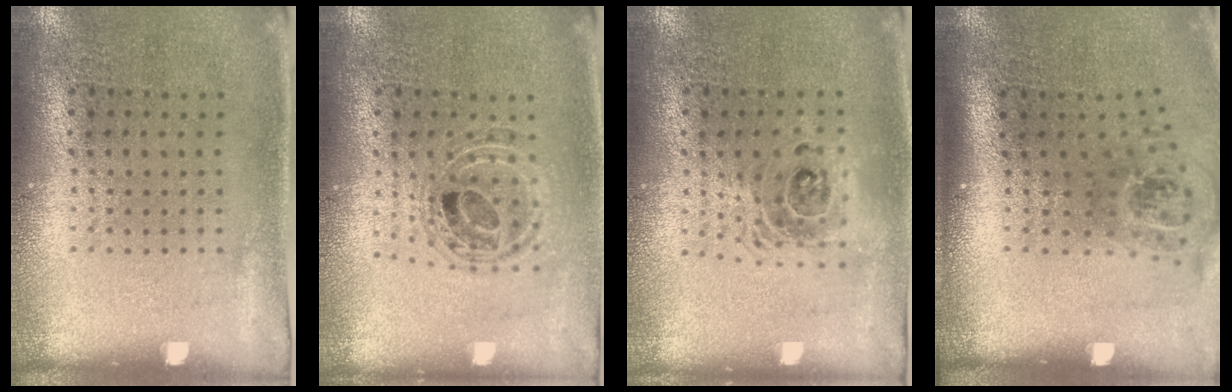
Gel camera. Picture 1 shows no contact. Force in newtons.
{"total": 0.5, "press": 0.5, "slide": 0.1}
{"total": 1.5, "press": 1.3, "slide": 0.9}
{"total": 1.7, "press": 1.2, "slide": 1.2}